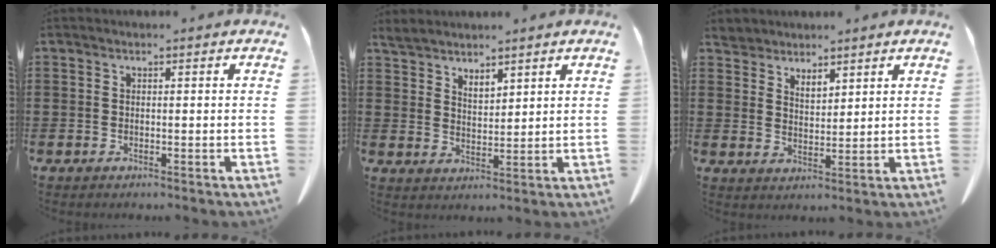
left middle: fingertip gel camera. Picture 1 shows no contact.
{"total": 3.2, "force": [3.1, 0.5, 0.3], "torque": [-0.016, -0.006, 0.059]}
{"total": 3.6, "force": [3.3, 1.2, 0.1], "torque": [-0.014, -0.005, 0.064]}